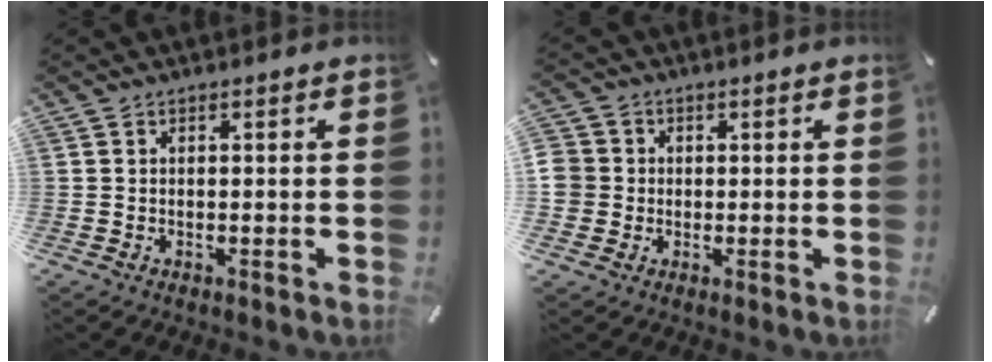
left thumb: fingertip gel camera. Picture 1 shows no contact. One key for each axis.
{"total": 5.6, "fx": 0.2, "fy": 5.6, "fz": 0.8, "tx": -0.032, "ty": 0.007, "tz": 0.003}